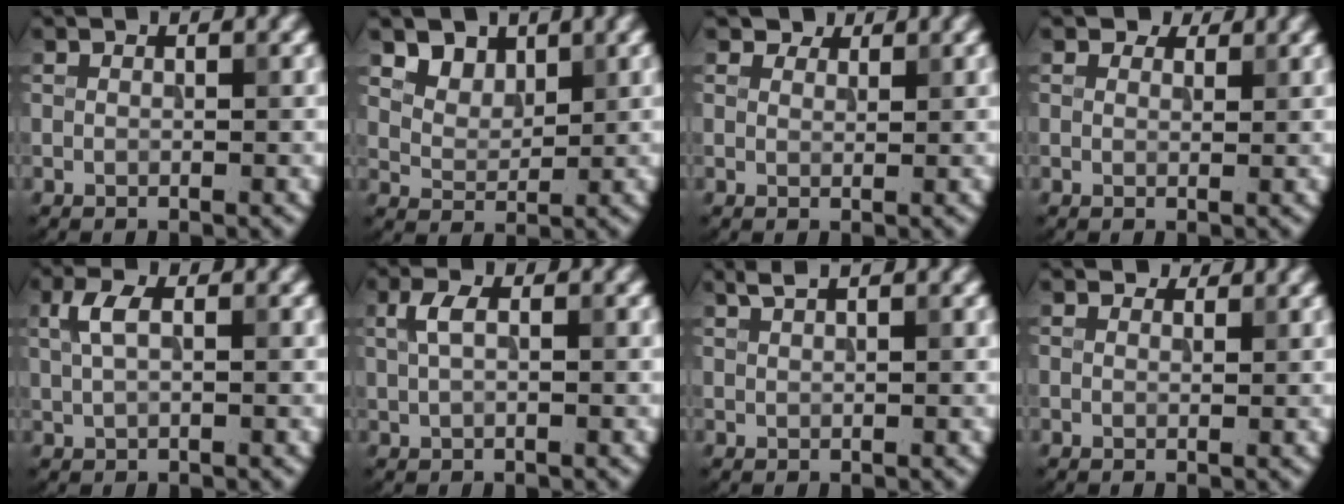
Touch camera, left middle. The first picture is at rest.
{"total": 2.8, "force": [1.9, 1.8, 1.0], "torque": [-0.028, -0.019, 0.047]}
{"total": 1.9, "force": [1.7, 0.8, 0.4], "torque": [-0.012, -0.004, 0.023]}
{"total": 1.6, "force": [1.3, 0.8, 0.4], "torque": [-0.011, -0.004, 0.013]}
{"total": 2.6, "force": [0.8, 1.2, 2.1], "torque": [-0.047, 0.007, 0.015]}
{"total": 2.2, "force": [0.6, 1.0, 1.8], "torque": [-0.040, 0.006, 0.012]}
{"total": 1.3, "force": [1.0, 0.3, 0.8], "torque": [-0.014, 0.002, 0.018]}
{"total": 1.2, "force": [1.1, 0.5, 0.2], "torque": [-0.007, -0.005, 0.009]}